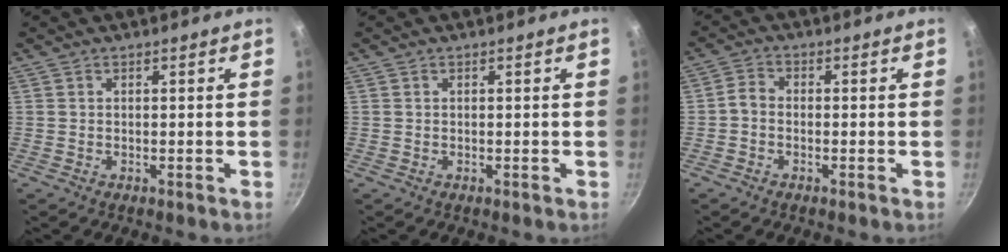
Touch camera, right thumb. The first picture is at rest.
{"total": 0.0}
{"total": 2.4, "force": [-1.1, 1.7, 1.4], "torque": [-0.034, 0.015, -0.030]}